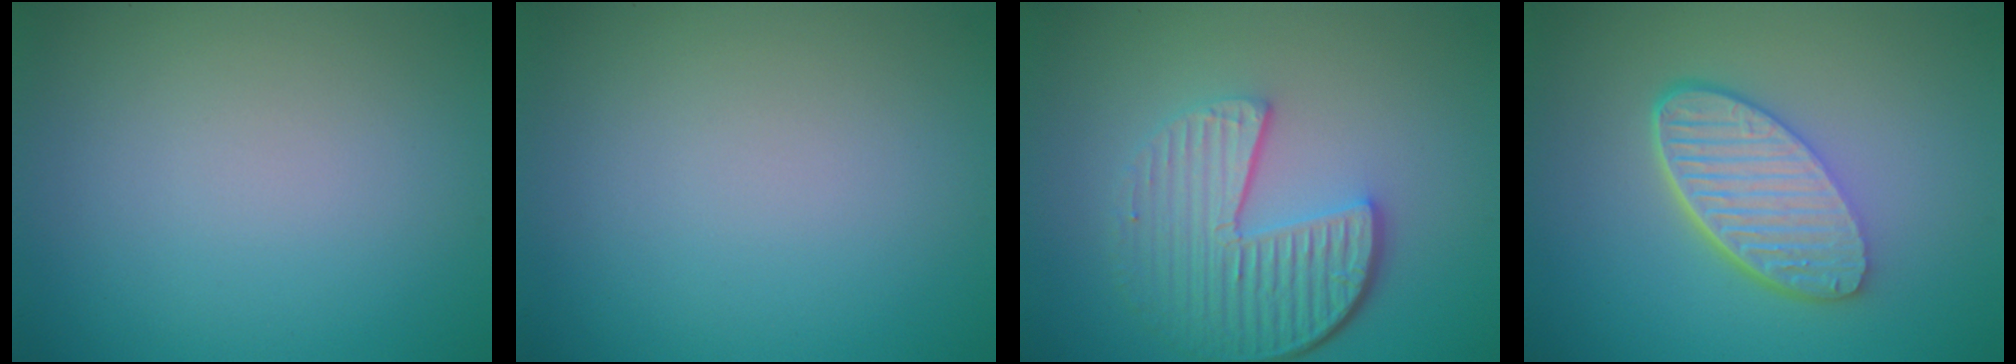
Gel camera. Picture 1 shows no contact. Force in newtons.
{"total": 0.0}
{"total": 5.9, "press": 4.3, "slide": 4.1}
{"total": 6.1, "press": 4.4, "slide": 4.2}